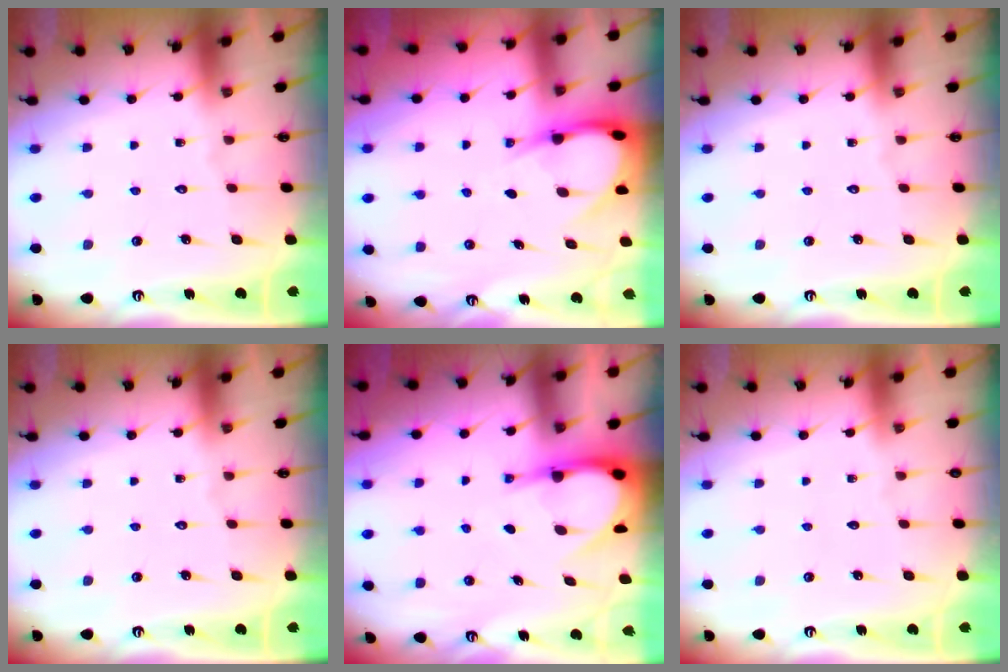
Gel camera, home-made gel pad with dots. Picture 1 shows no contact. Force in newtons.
{"total": 6.4, "press": 6.4, "slide": 0.8}
{"total": 0.0}
{"total": 0.0}
{"total": 6.5, "press": 6.4, "slide": 0.8}
{"total": 0.0}